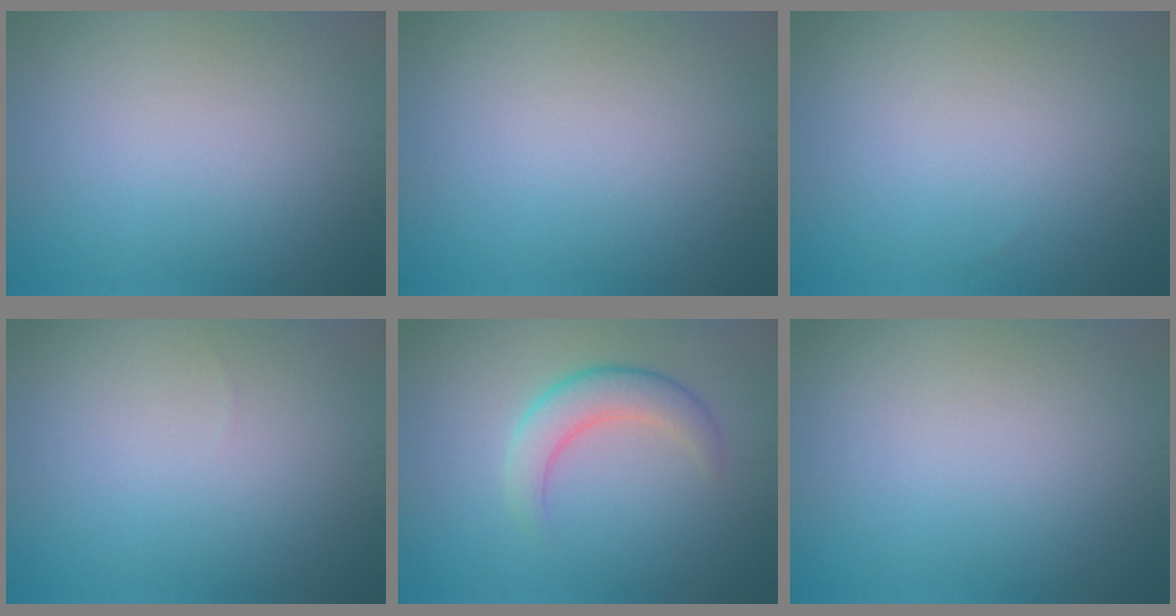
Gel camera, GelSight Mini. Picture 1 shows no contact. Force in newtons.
{"total": 0.0}
{"total": 0.0}
{"total": 0.0}
{"total": 3.7, "press": 3.7, "slide": 0.3}
{"total": 0.0}